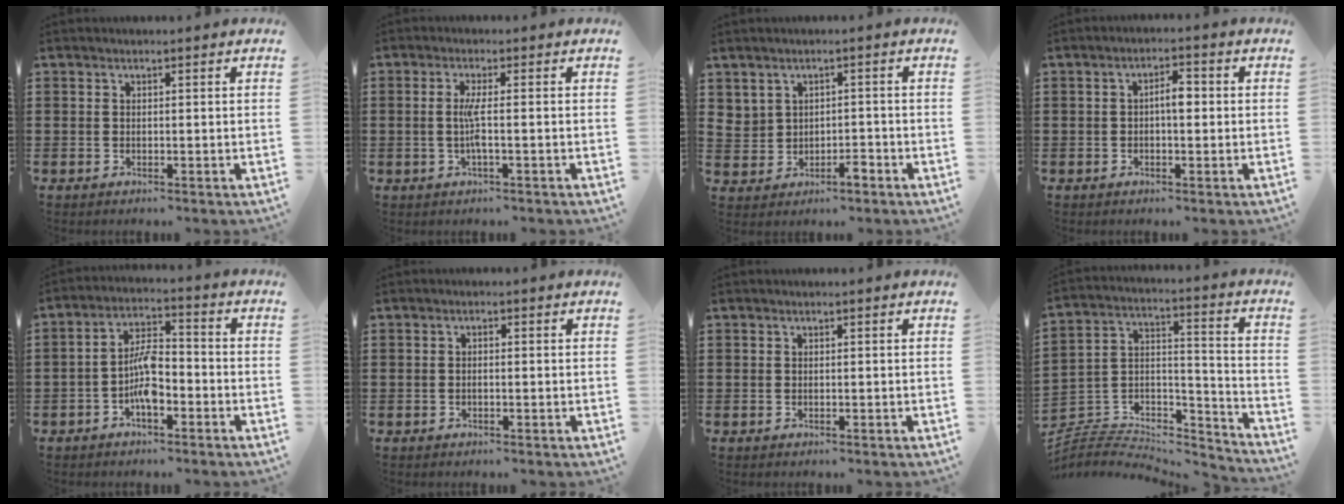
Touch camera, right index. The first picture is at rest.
{"total": 3.3, "force": [-0.4, -0.1, 3.3], "torque": [-0.077, -0.012, -0.015]}
{"total": 2.1, "force": [-0.3, 1.7, 1.2], "torque": [-0.030, 0.003, -0.009]}
{"total": 3.1, "force": [-0.1, 1.1, 2.9], "torque": [-0.053, 0.006, -0.003]}
{"total": 6.6, "force": [-2.5, 2.8, 5.4], "torque": [-0.114, 0.008, -0.051]}
{"total": 0.7, "force": [-0.3, 0.0, 0.6], "torque": [-0.011, -0.005, -0.005]}
{"total": 0.0}
{"total": 4.3, "force": [-3.8, 2.0, 0.7], "torque": [-0.026, -0.008, -0.081]}